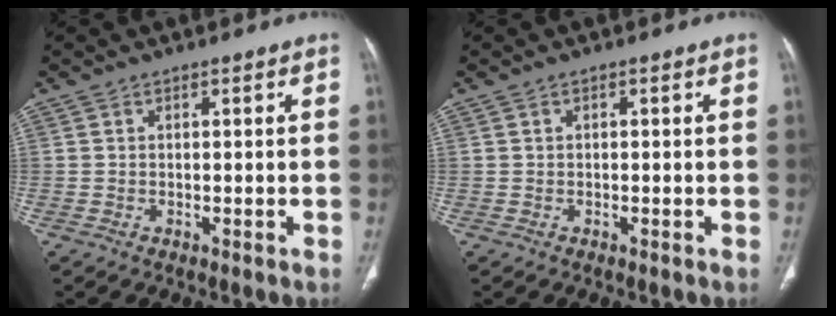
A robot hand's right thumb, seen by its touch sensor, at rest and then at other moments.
{"total": 0.0}